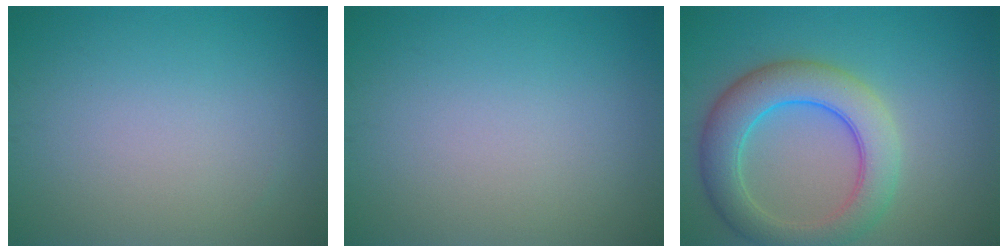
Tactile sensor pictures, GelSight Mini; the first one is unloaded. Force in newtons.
{"total": 0.0}
{"total": 6.7, "press": 6.7, "slide": 0.4}